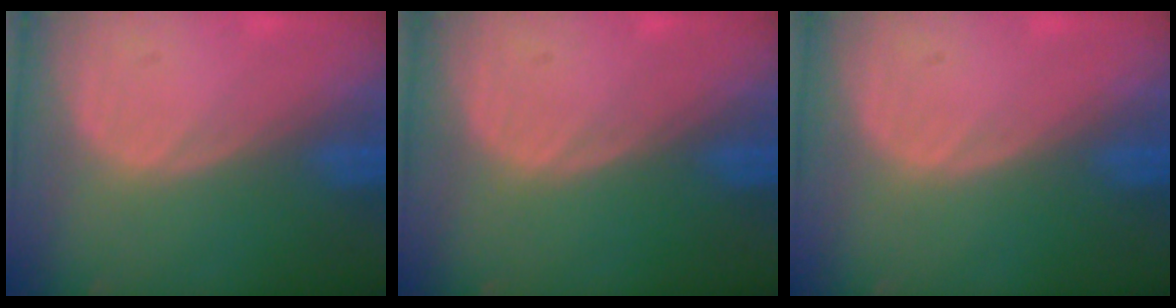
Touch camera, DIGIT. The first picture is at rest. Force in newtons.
{"total": 0.0}
{"total": 0.0}